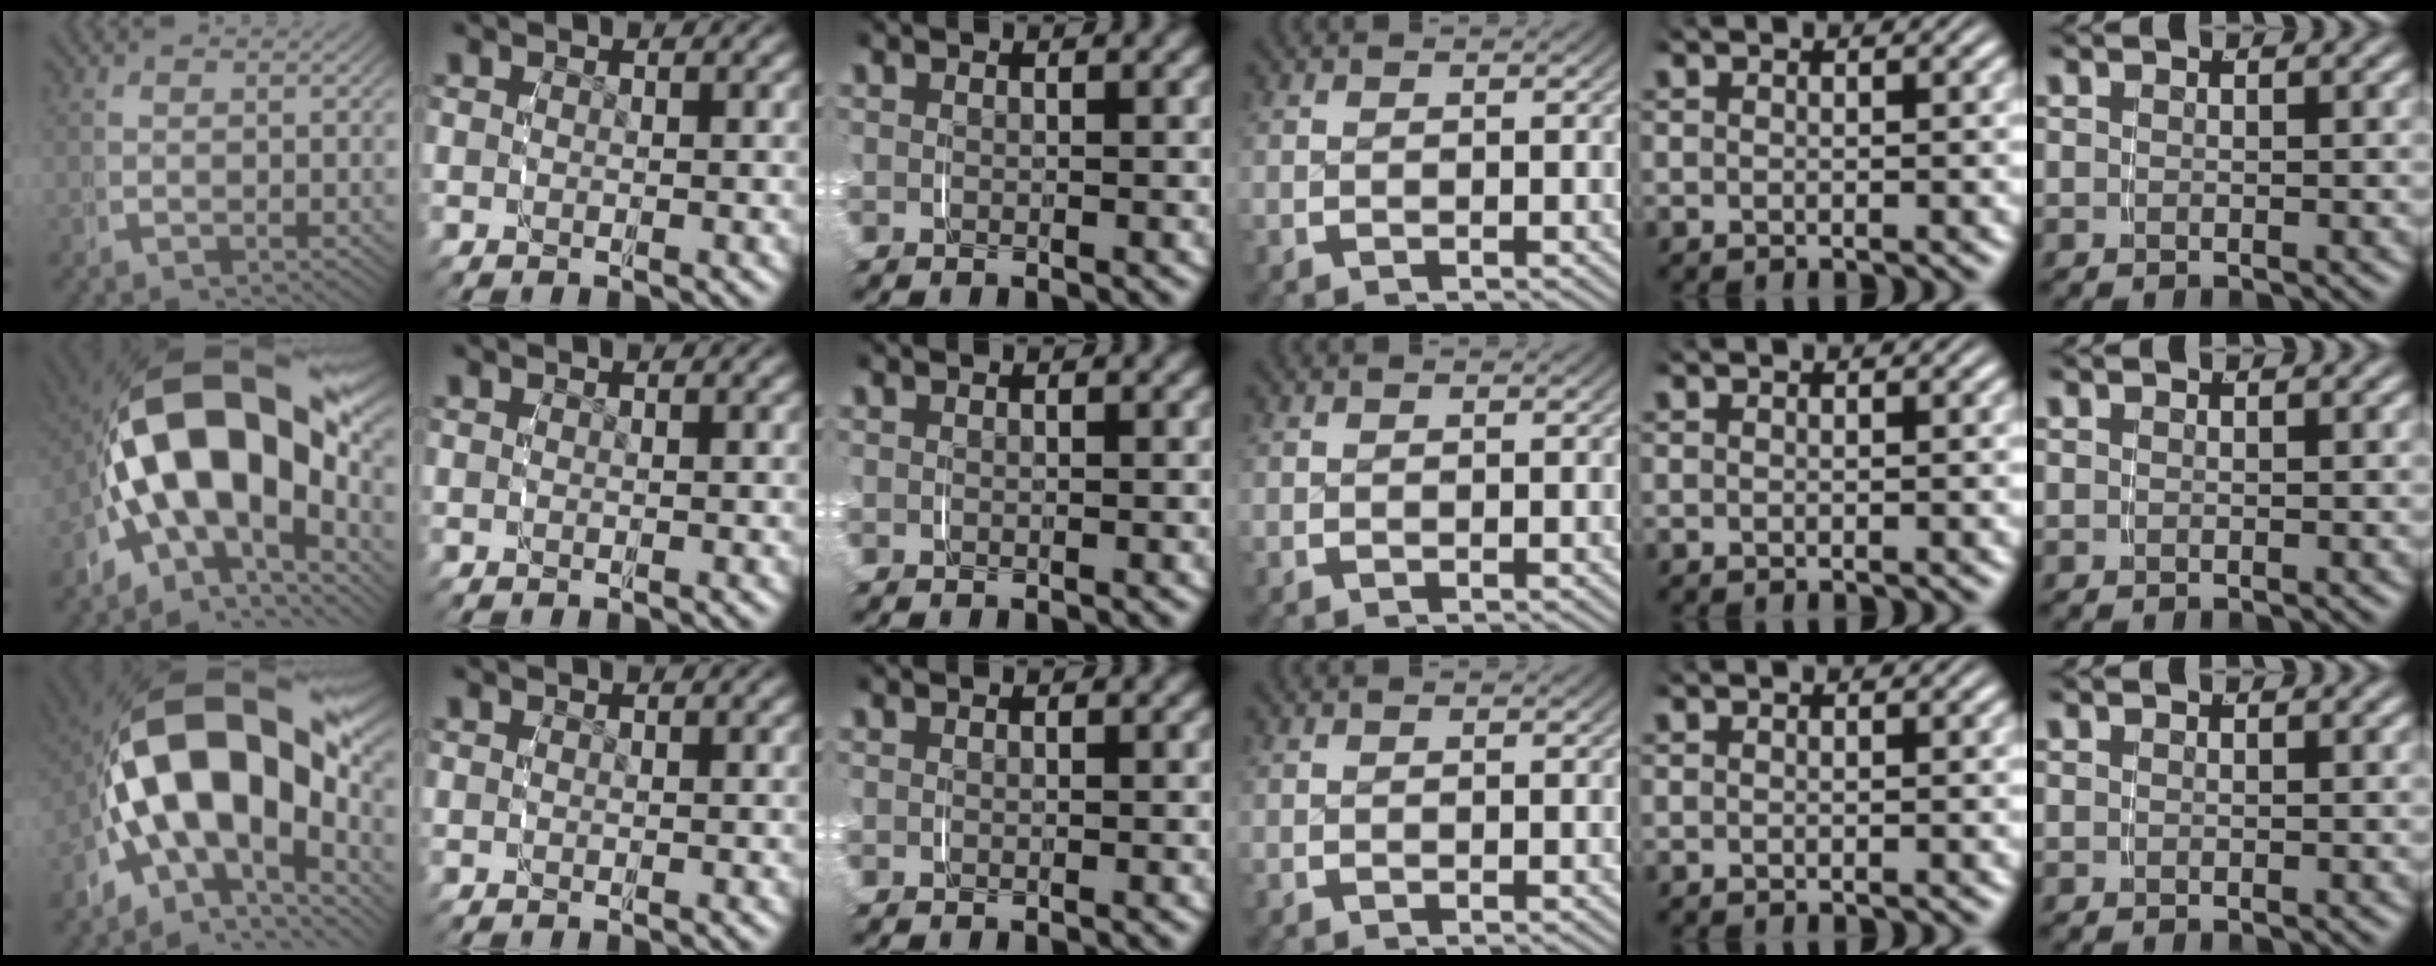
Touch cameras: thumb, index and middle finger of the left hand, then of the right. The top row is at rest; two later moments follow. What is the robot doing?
{"motion": "grasp_and_lifting", "object": "phone"}